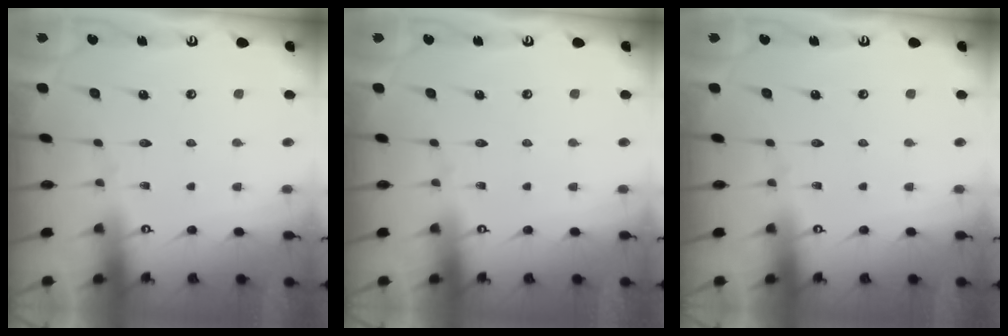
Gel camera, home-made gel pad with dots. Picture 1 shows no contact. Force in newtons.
{"total": 0.0}
{"total": 0.0}